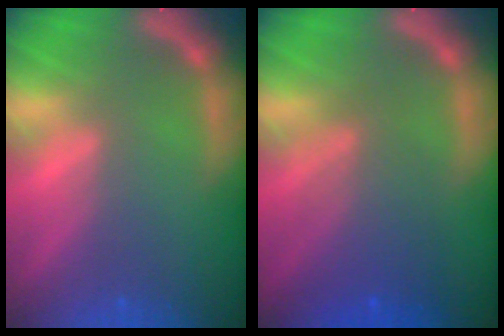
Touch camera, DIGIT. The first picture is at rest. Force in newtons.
{"total": 5.6}